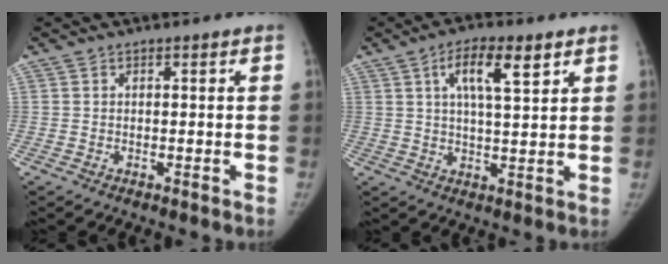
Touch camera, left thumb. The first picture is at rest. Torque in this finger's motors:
{"motor_torque": [0.05, 0.08, 0.64, -0.57, 0.05]}